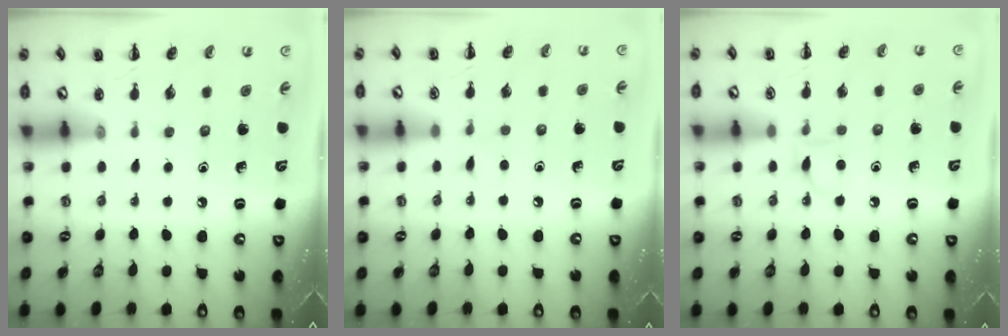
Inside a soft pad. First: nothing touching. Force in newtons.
{"total": 3.7, "press": 3.6, "slide": 1.2}
{"total": 4.1, "press": 3.8, "slide": 1.4}